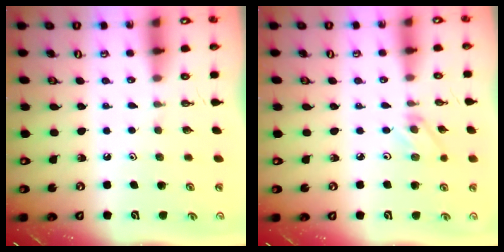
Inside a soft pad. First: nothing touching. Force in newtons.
{"total": 2.8, "press": 2.7, "slide": 0.4}